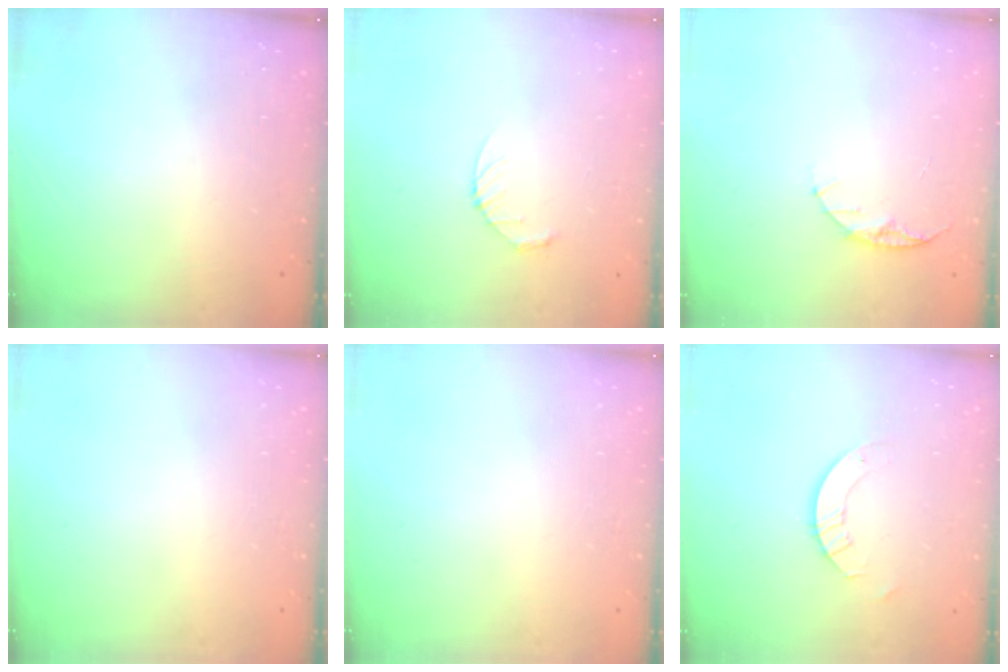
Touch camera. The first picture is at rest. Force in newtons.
{"total": 3.4, "press": 3.4, "slide": 0.5}
{"total": 5.9, "press": 5.8, "slide": 0.7}
{"total": 0.0}
{"total": 0.0}
{"total": 3.6, "press": 3.6, "slide": 0.4}